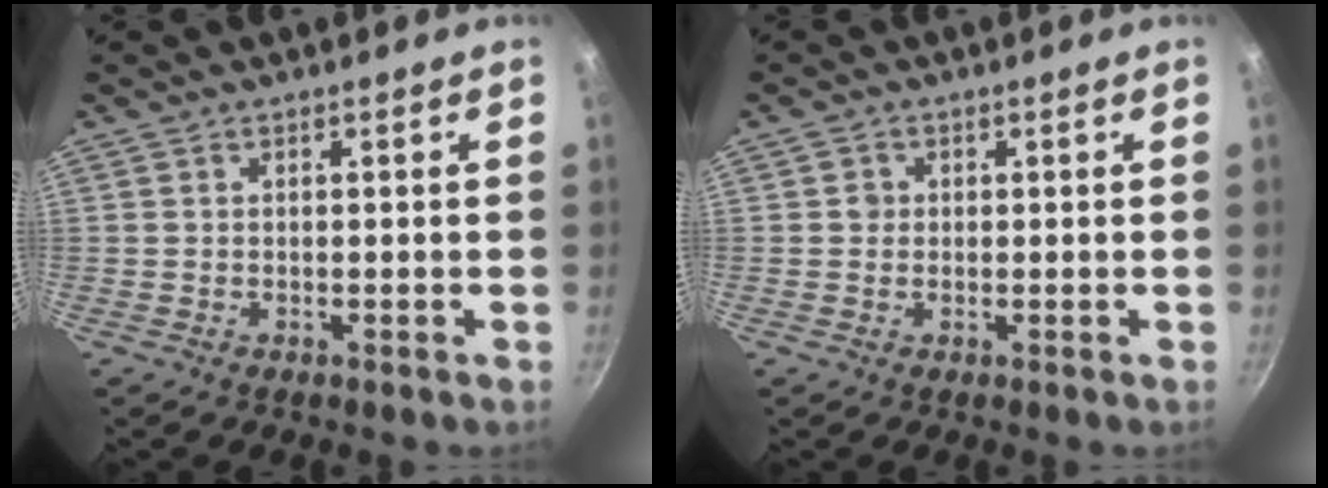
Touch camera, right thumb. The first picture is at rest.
{"total": 1.6, "force": [0.2, 1.5, 0.5], "torque": [-0.001, 0.003, 0.002]}